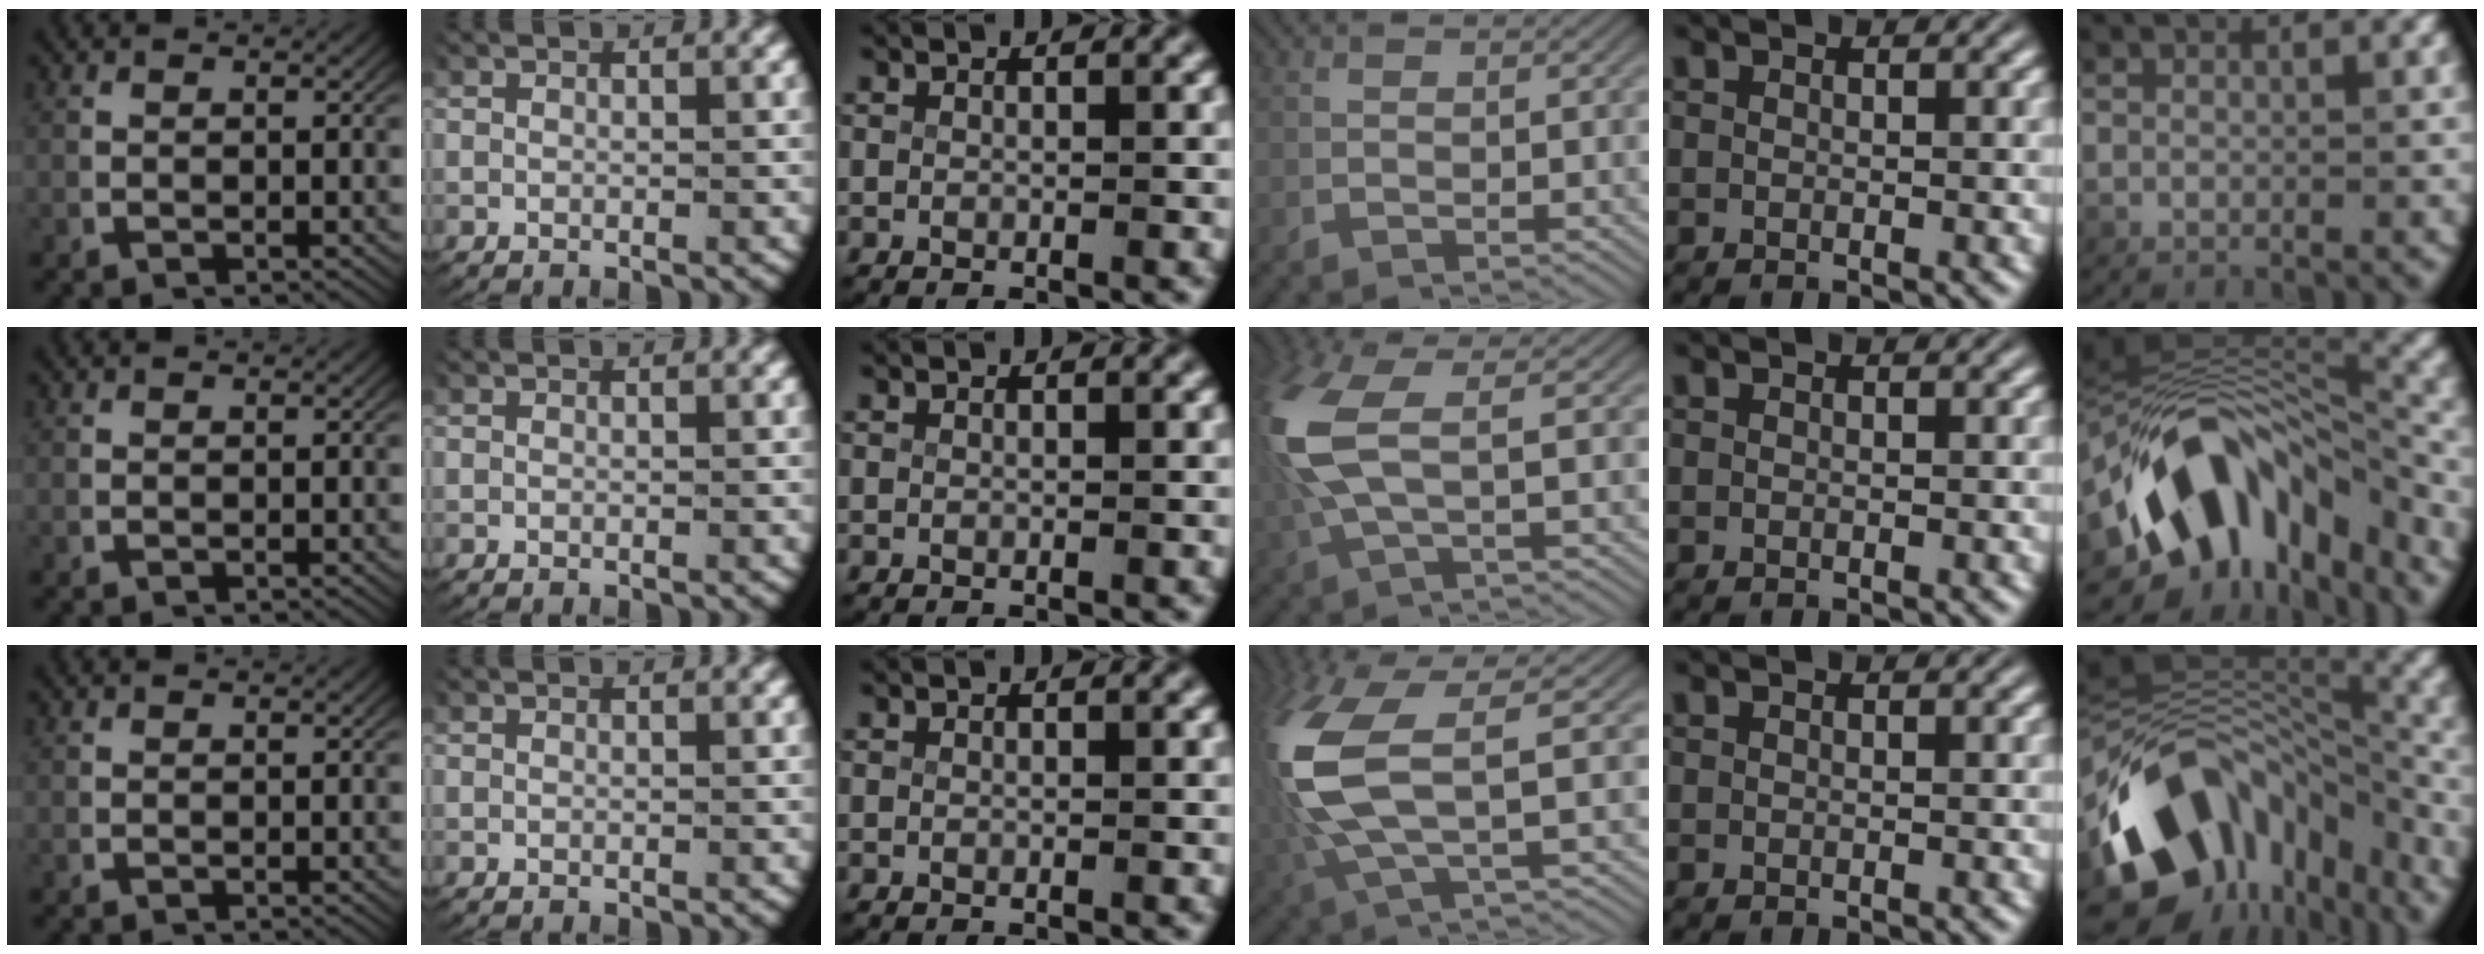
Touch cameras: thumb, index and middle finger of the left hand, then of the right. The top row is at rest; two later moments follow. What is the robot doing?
{"motion": "lift_and_place", "object": "fork"}